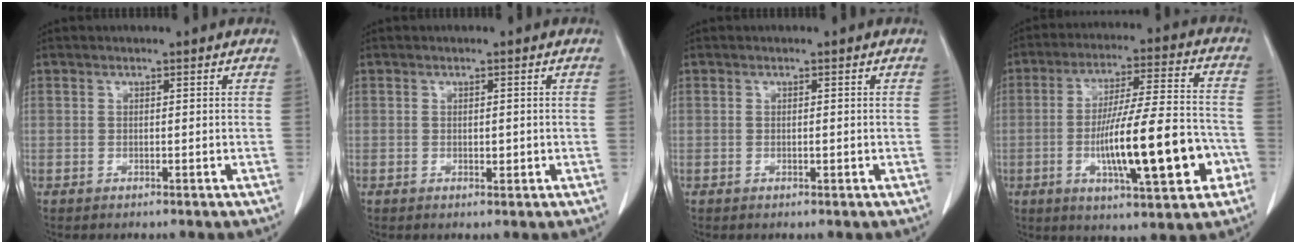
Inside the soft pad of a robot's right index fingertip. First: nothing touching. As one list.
[{"total": 1.3, "force": [-0.1, 0.8, 1.0], "torque": [-0.013, -0.002, 0.002]}, {"total": 0.6, "force": [-0.1, 0.3, 0.5], "torque": [-0.008, -0.001, 0.000]}, {"total": 17.5, "force": [-4.8, 2.8, 16.5], "torque": [-0.279, 0.002, -0.071]}]